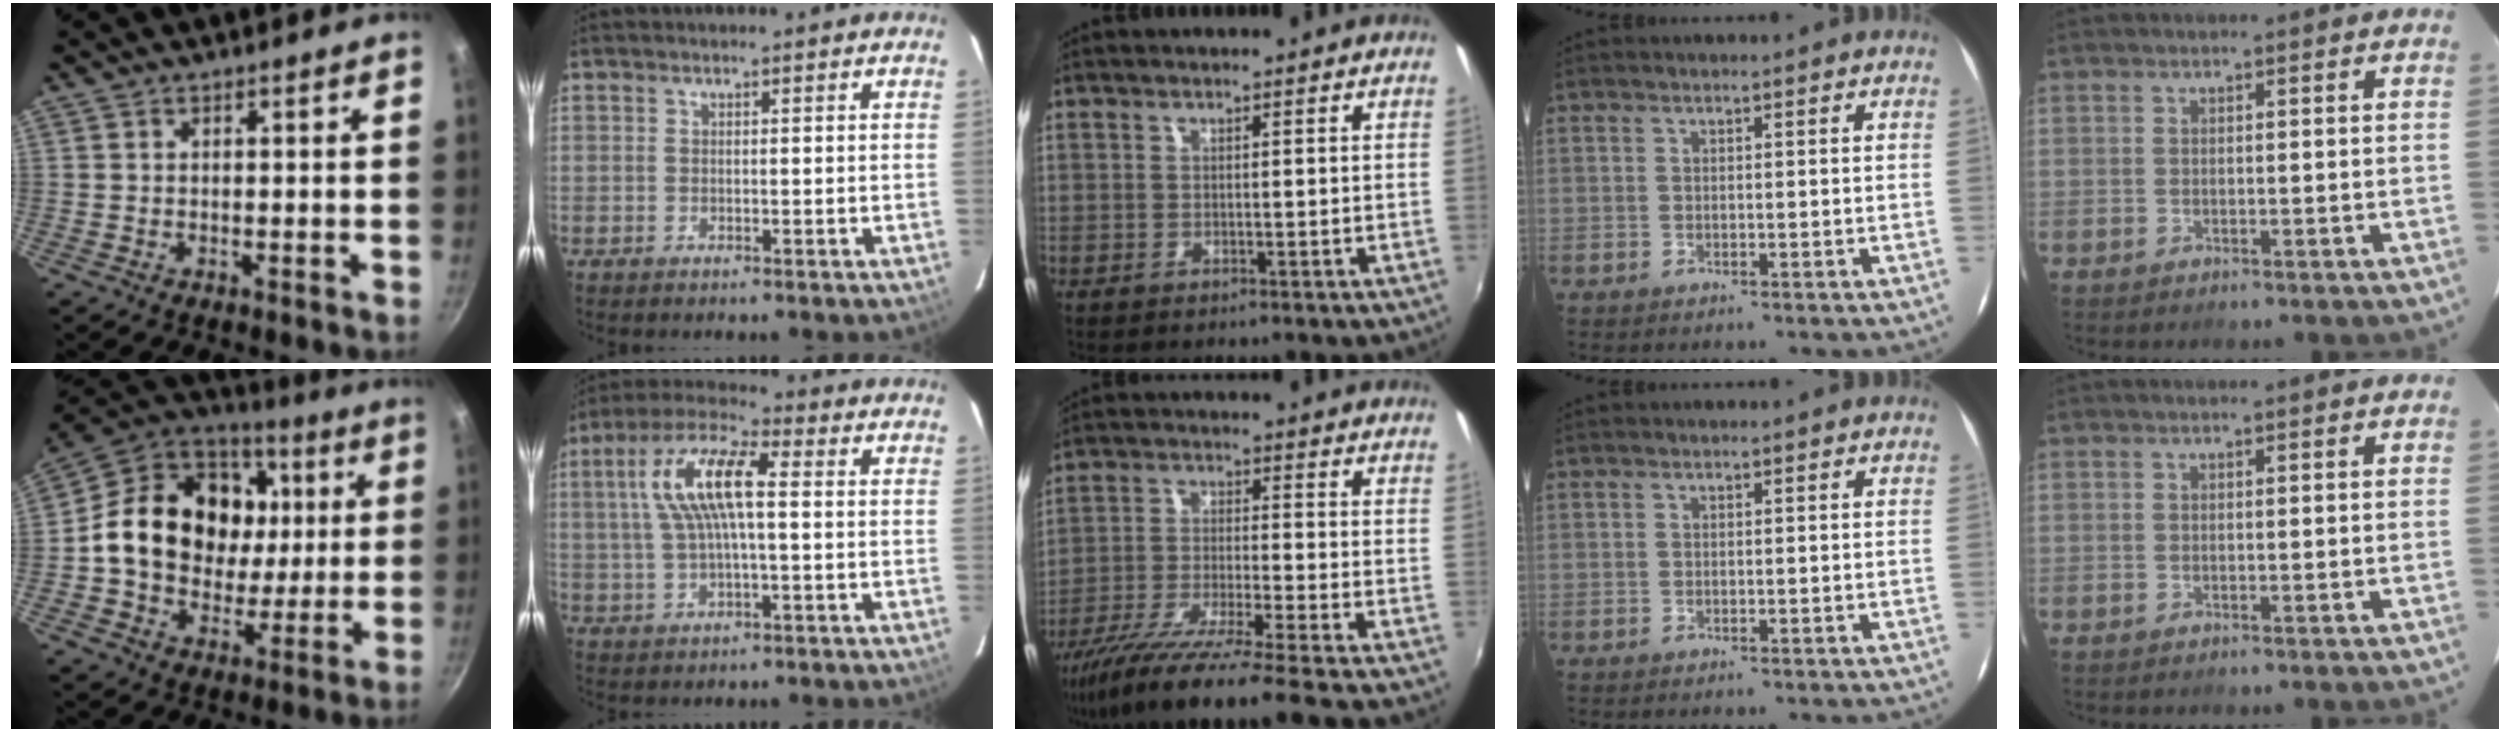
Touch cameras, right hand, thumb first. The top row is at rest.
{"thumb": {"total": 23.5, "force": [2.7, 18.8, 13.9], "torque": [-0.217, 0.025, 0.045]}, "index": {"total": 12.0, "force": [1.6, 3.7, 11.3], "torque": [-0.221, 0.022, 0.027]}, "middle": {"total": 14.6, "force": [-12.1, -1.6, 7.9], "torque": [-0.160, -0.038, -0.213]}}